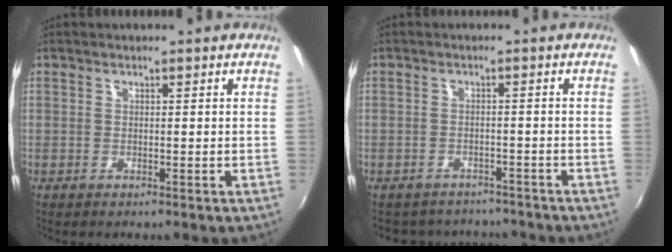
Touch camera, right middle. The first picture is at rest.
{"total": 9.3, "force": [-8.2, 3.8, 2.0], "torque": [-0.052, 0.001, -0.112]}